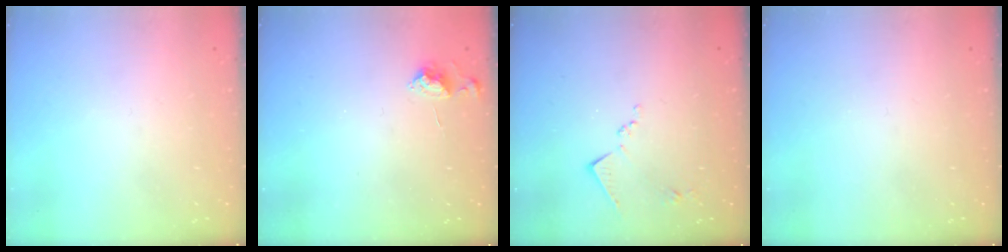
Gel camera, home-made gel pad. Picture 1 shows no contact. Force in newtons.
{"total": 4.0, "press": 3.9, "slide": 0.6}
{"total": 7.8, "press": 7.8, "slide": 0.8}
{"total": 0.0}